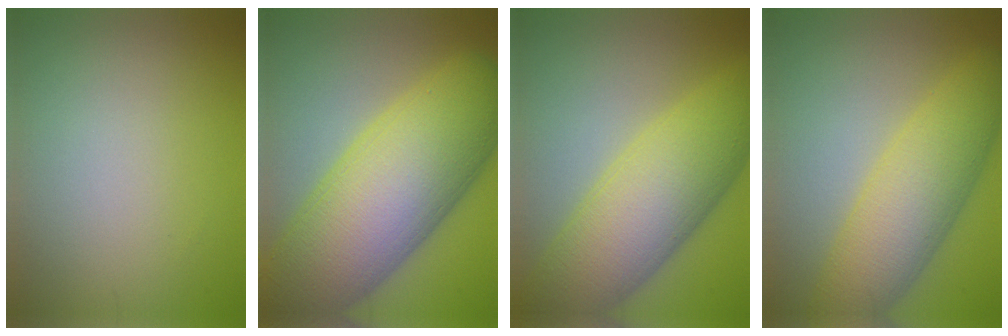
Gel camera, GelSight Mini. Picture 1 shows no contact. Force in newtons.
{"total": 16.0, "press": 16.0, "slide": 0.6}
{"total": 10.6, "press": 10.6, "slide": 0.1}
{"total": 7.9, "press": 7.9, "slide": 0.1}